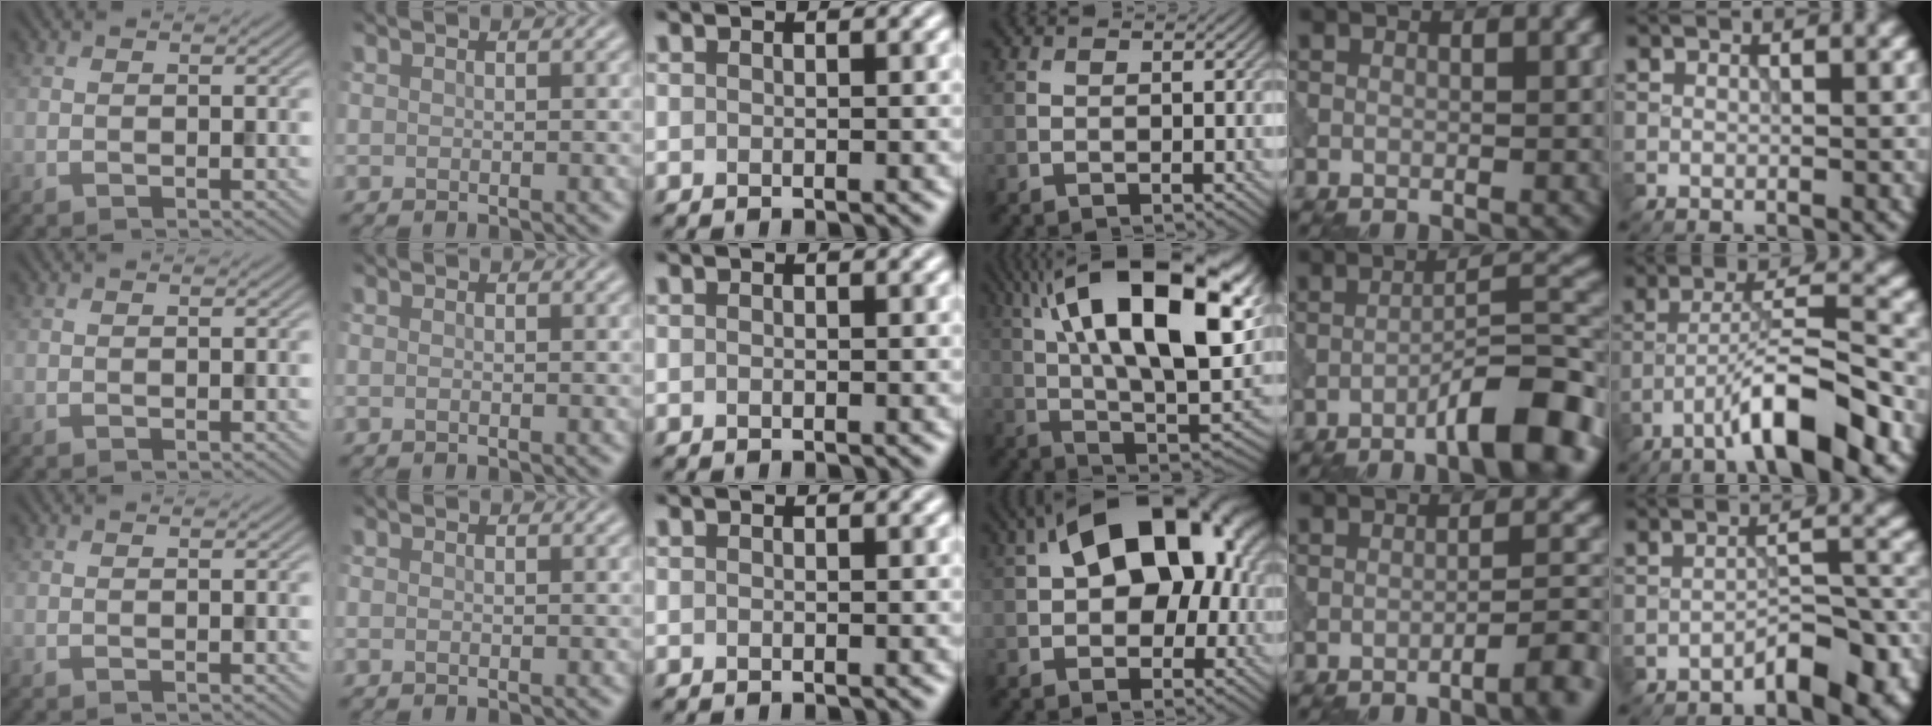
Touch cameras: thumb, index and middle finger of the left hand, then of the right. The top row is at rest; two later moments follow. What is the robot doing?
{"motion": "dispense", "object": "syringe"}